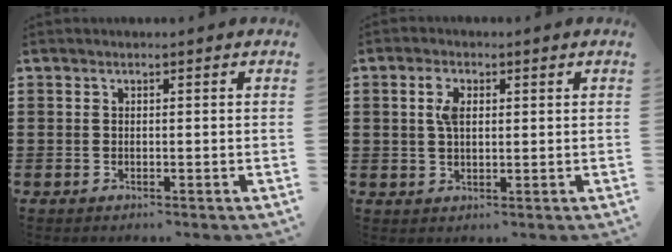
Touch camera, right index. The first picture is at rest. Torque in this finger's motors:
{"motor_torque": [0.10, -0.06, 0.33, 0.04]}